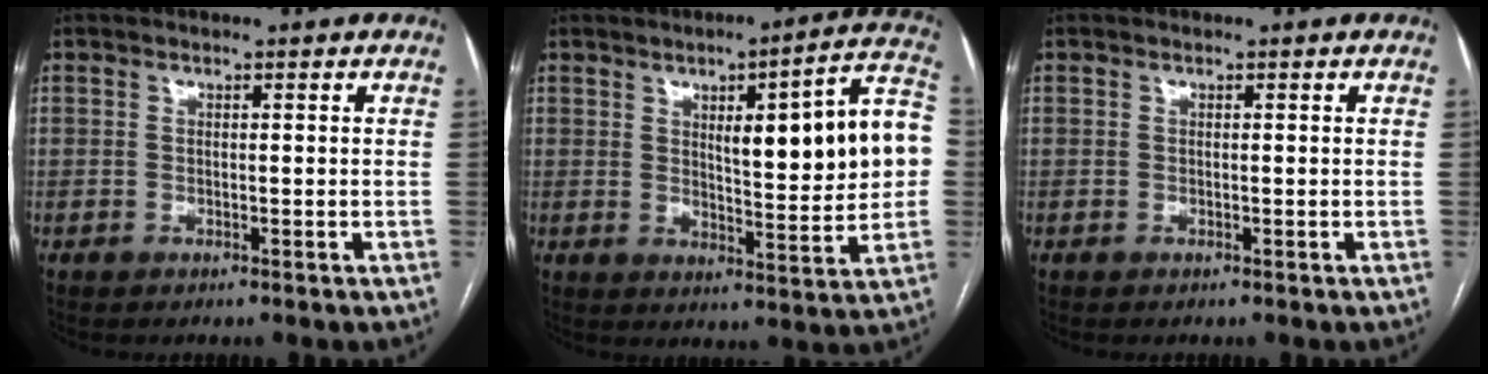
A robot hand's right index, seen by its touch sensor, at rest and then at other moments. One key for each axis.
{"total": 15.6, "fx": 2.3, "fy": 2.8, "fz": 15.2, "tx": -0.200, "ty": 0.026, "tz": 0.034}
{"total": 0.0}